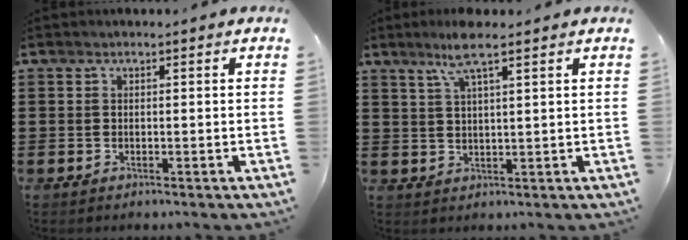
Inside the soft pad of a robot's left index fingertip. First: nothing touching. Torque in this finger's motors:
{"motor_torque": [0.24, -0.18, 0.16, 0.06]}